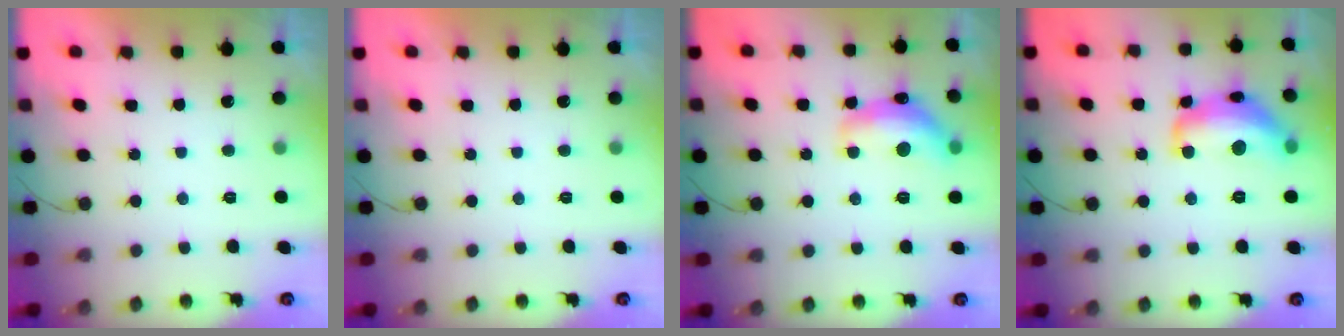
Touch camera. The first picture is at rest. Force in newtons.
{"total": 0.0}
{"total": 16.3, "press": 16.3, "slide": 1.0}
{"total": 14.6, "press": 14.6, "slide": 1.2}